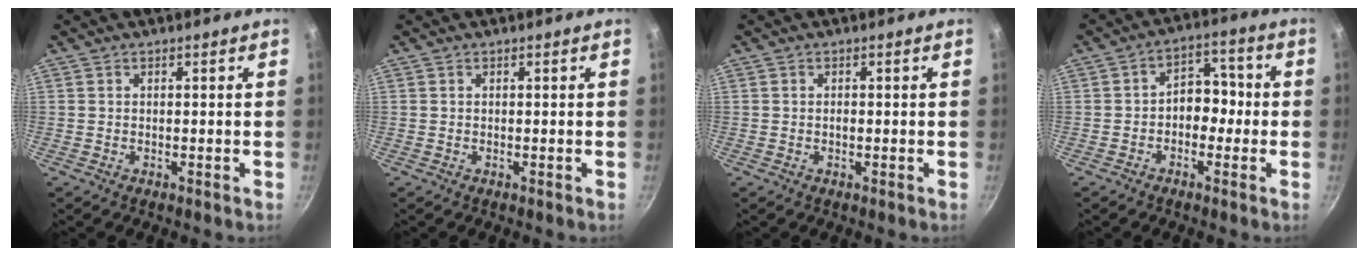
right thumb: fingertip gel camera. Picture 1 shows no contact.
{"total": 0.0}
{"total": 0.7, "force": [-0.1, 0.4, 0.5], "torque": [-0.008, 0.000, -0.003]}
{"total": 7.1, "force": [-1.1, 5.1, 4.8], "torque": [-0.036, 0.034, -0.030]}